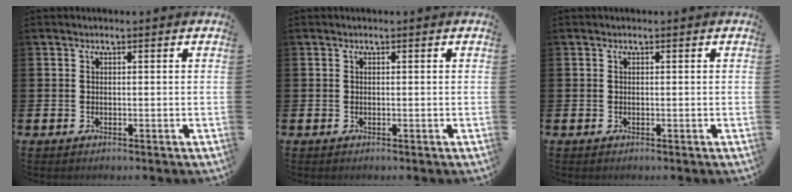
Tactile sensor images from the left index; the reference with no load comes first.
{"total": 0.0}
{"total": 0.0}